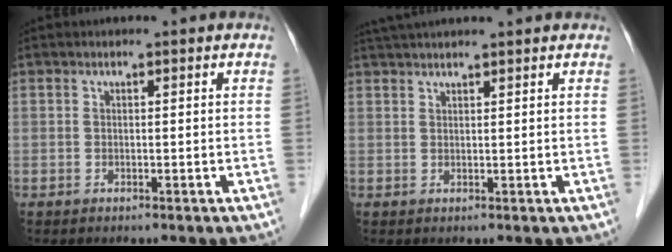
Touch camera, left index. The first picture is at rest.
{"total": 8.0, "force": [7.1, -0.3, 3.6], "torque": [-0.058, 0.043, 0.101]}